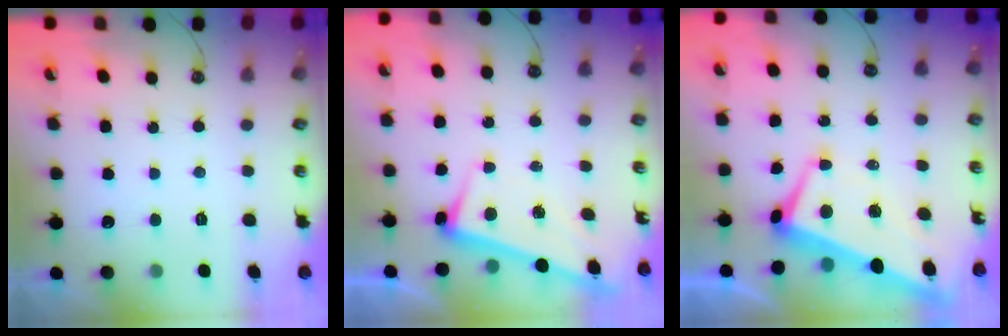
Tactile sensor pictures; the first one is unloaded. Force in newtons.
{"total": 2.6, "press": 2.5, "slide": 0.7}
{"total": 1.8, "press": 1.2, "slide": 1.3}